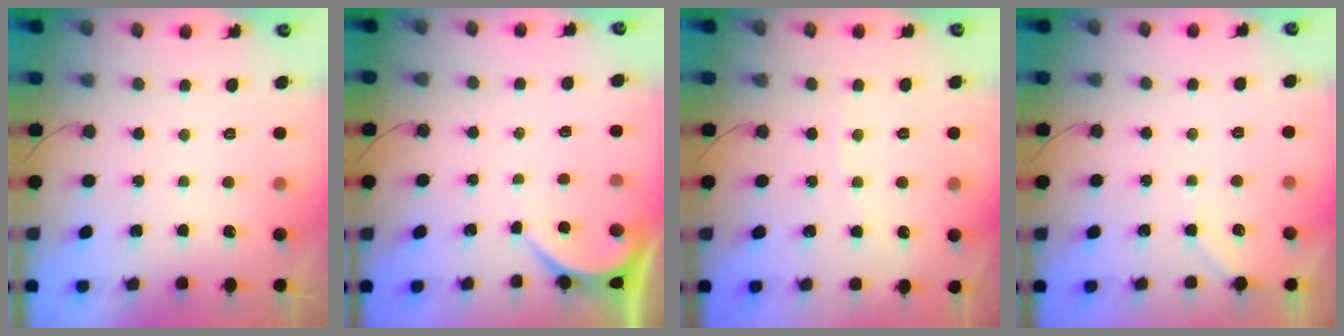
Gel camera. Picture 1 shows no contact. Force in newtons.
{"total": 2.4, "press": 2.4, "slide": 0.2}
{"total": 1.5, "press": 1.4, "slide": 0.3}
{"total": 3.3, "press": 3.3, "slide": 0.4}